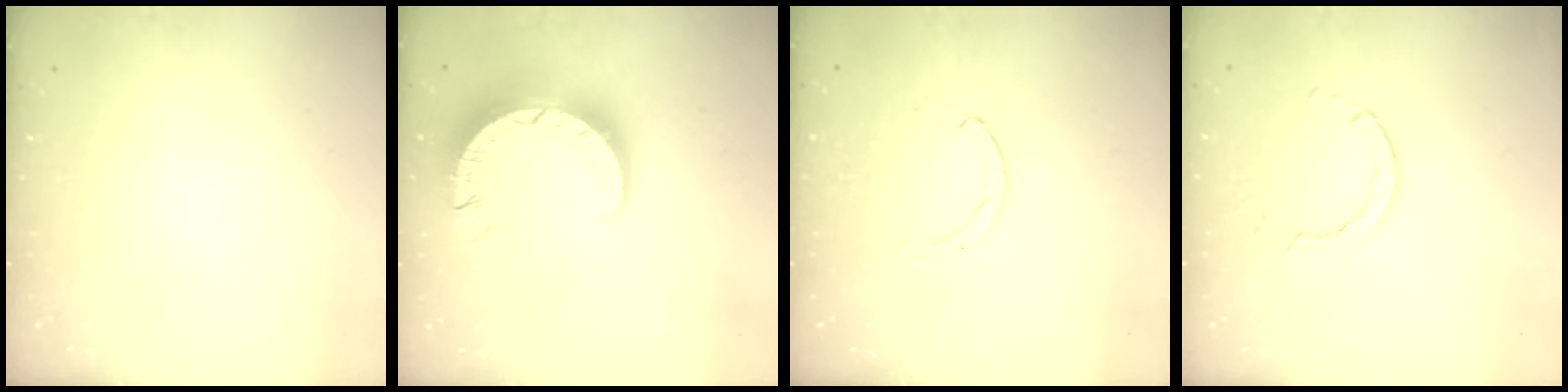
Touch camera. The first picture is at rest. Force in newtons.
{"total": 11.5, "press": 11.5, "slide": 1.1}
{"total": 0.8, "press": 0.8, "slide": 0.2}
{"total": 3.7, "press": 3.7, "slide": 0.4}